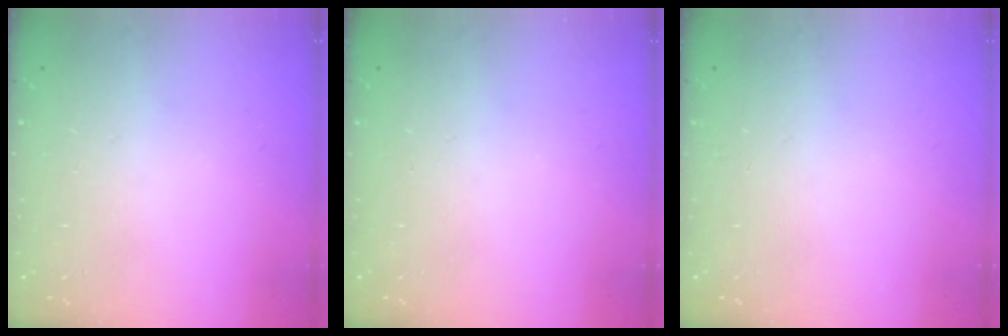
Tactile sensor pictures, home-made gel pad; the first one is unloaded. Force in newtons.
{"total": 0.0}
{"total": 0.0}